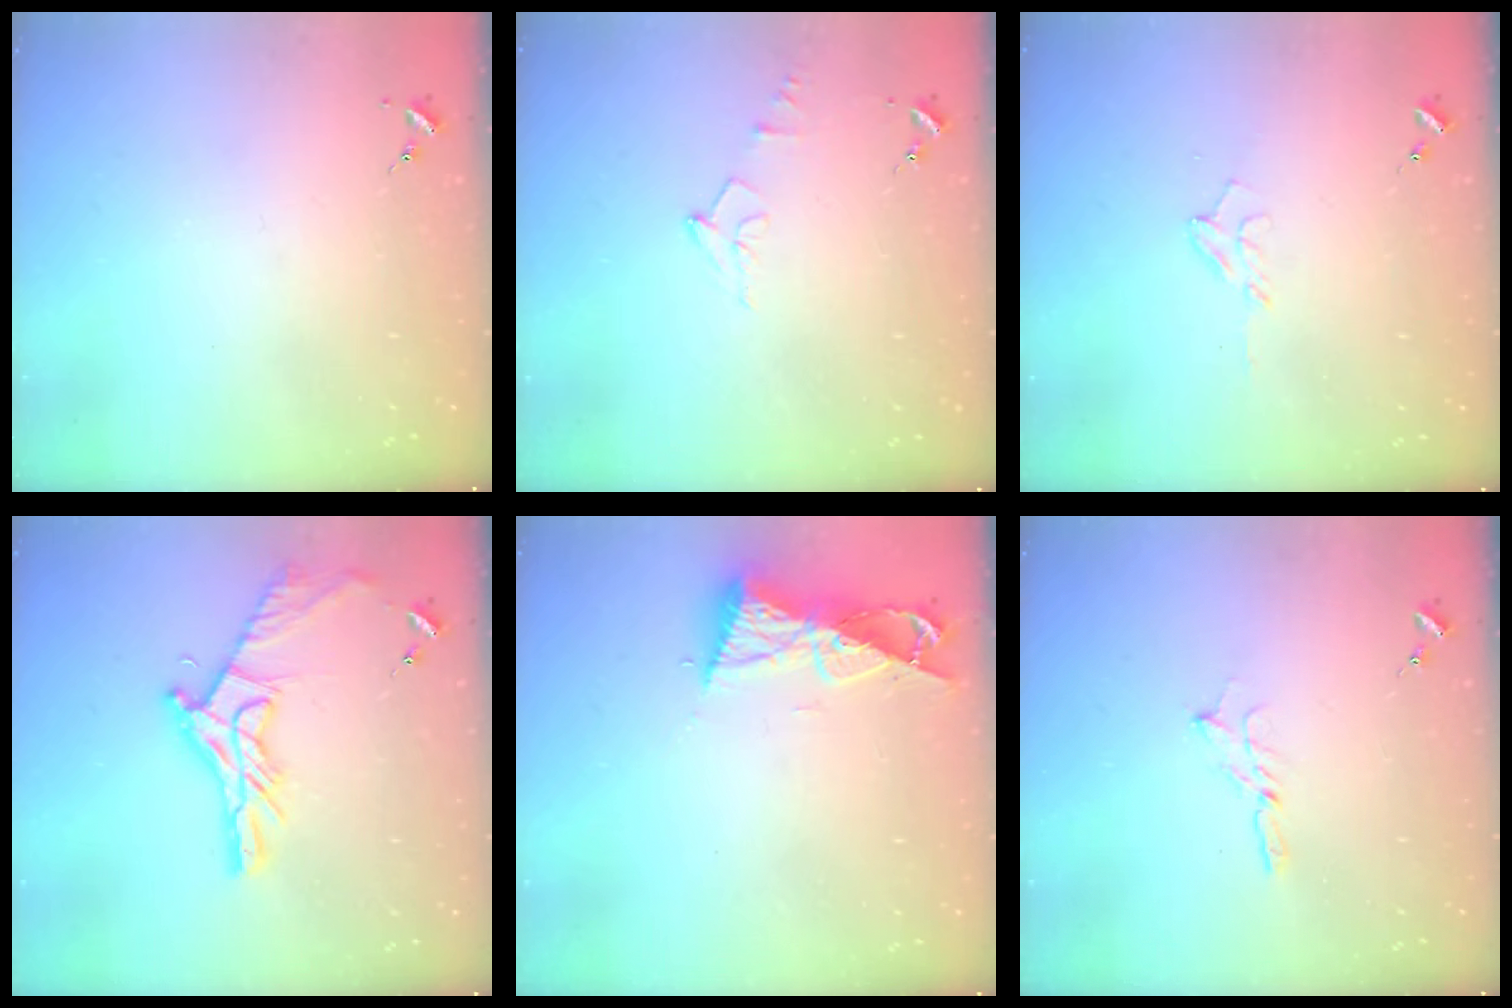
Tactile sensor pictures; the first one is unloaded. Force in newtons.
{"total": 7.8, "press": 7.7, "slide": 1.0}
{"total": 5.6, "press": 5.6, "slide": 0.9}
{"total": 16.0, "press": 16.0, "slide": 1.1}
{"total": 9.5, "press": 9.5, "slide": 0.8}
{"total": 3.1, "press": 3.1, "slide": 0.2}